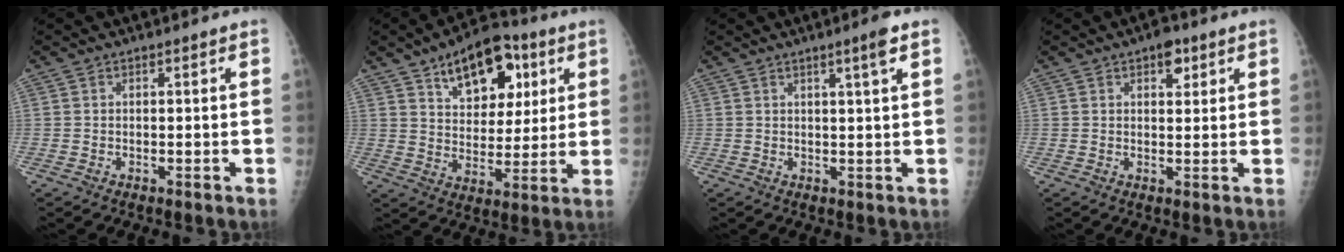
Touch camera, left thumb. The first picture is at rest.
{"total": 16.1, "force": [7.9, 9.4, 10.5], "torque": [-0.107, -0.023, 0.124]}
{"total": 3.2, "force": [1.7, -0.3, 2.7], "torque": [-0.046, -0.009, 0.030]}
{"total": 3.9, "force": [2.2, 2.0, 2.5], "torque": [-0.018, -0.007, 0.027]}